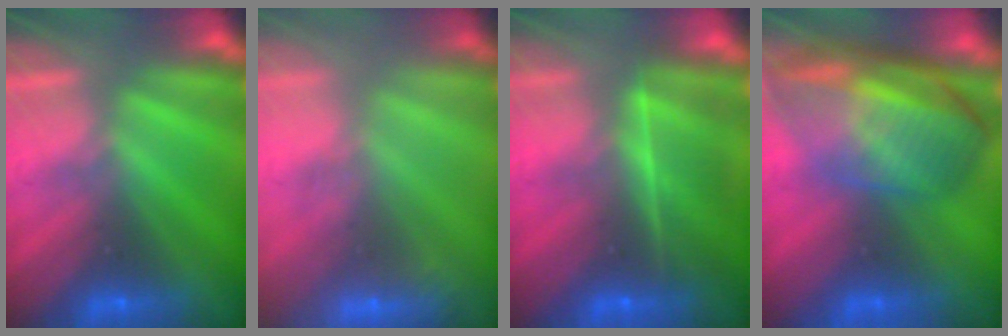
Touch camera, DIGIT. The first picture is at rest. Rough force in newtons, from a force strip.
{"total": 2.4}
{"total": 5.6}
{"total": 7.2}